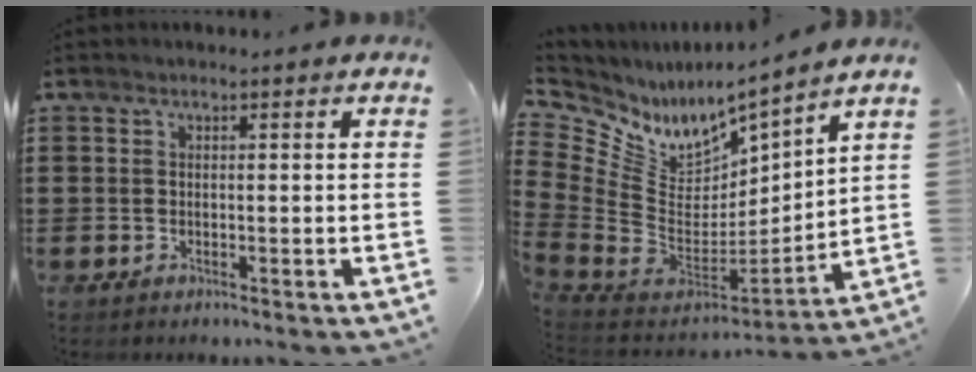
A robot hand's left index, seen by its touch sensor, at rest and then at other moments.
{"total": 6.5, "force": [3.9, 4.3, 2.9], "torque": [-0.109, -0.062, 0.066]}